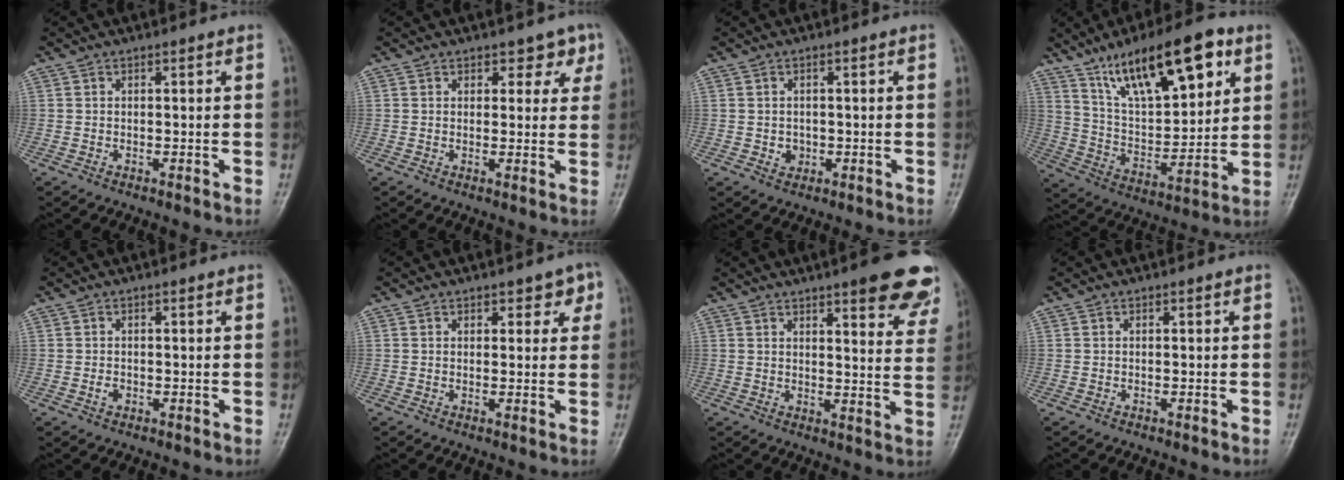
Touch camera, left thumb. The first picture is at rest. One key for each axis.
{"total": 3.7, "fx": 2.3, "fy": 2.5, "fz": 1.5, "tx": 0.016, "ty": -0.009, "tz": 0.026}
{"total": 2.1, "fx": -0.3, "fy": 1.9, "fz": 0.8, "tx": -0.004, "ty": 0.003, "tz": 0.001}
{"total": 20.6, "fx": 11.1, "fy": 7.8, "fz": 15.4, "tx": -0.211, "ty": -0.036, "tz": 0.197}
{"total": 1.1, "fx": -0.3, "fy": 0.9, "fz": 0.6, "tx": -0.011, "ty": 0.000, "tz": -0.005}
{"total": 3.5, "fx": 1.9, "fy": 2.1, "fz": 2.0, "tx": 0.008, "ty": -0.006, "tz": 0.020}
{"total": 14.3, "fx": 9.5, "fy": 3.6, "fz": 10.0, "tx": -0.085, "ty": -0.044, "tz": 0.105}
{"total": 0.0}